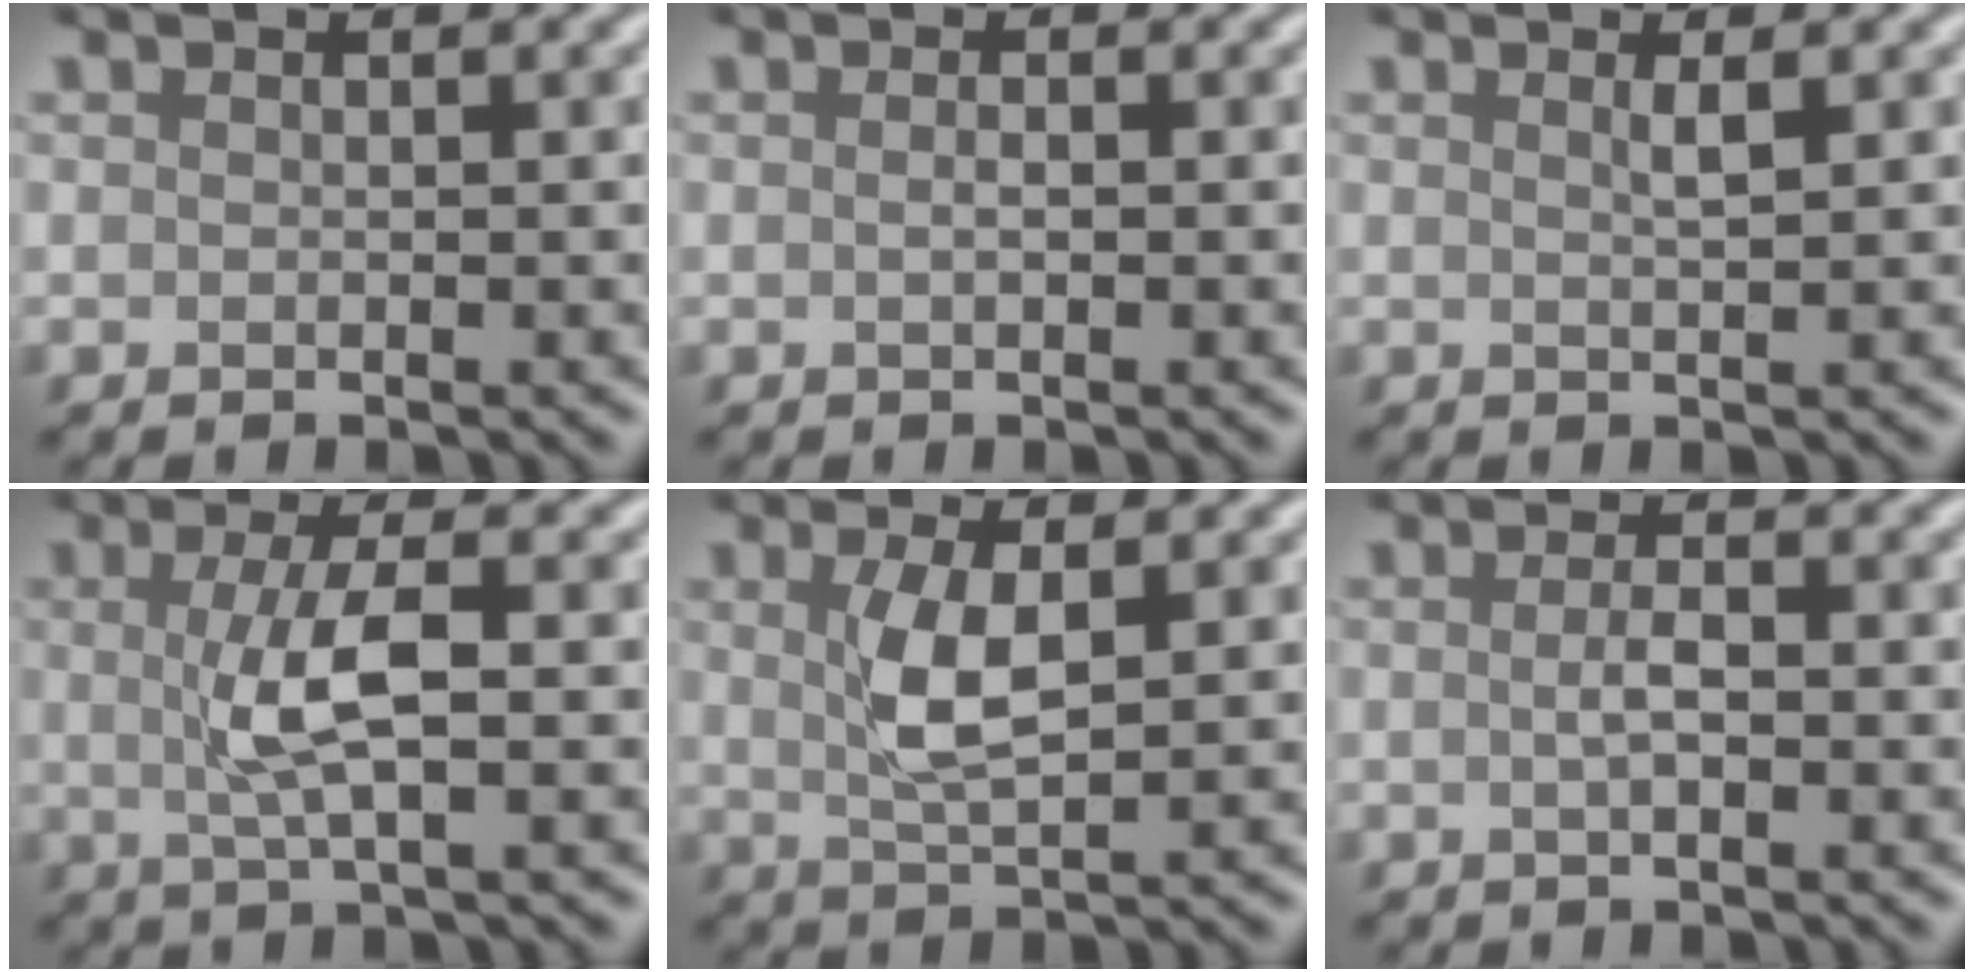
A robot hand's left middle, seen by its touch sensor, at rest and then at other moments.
{"total": 0.7, "force": [-0.1, 0.2, 0.6], "torque": [-0.013, -0.001, -0.001]}
{"total": 1.1, "force": [0.5, 0.2, 1.0], "torque": [-0.012, 0.001, 0.006]}
{"total": 4.1, "force": [0.1, 0.9, 4.0], "torque": [-0.083, 0.002, 0.004]}
{"total": 3.5, "force": [0.8, 1.2, 3.2], "torque": [-0.073, -0.001, 0.017]}
{"total": 1.4, "force": [-0.2, 0.4, 1.3], "torque": [-0.028, 0.001, -0.004]}